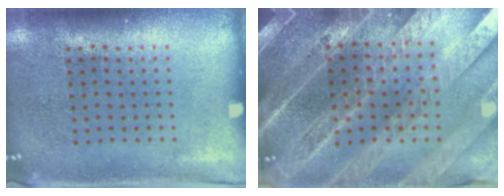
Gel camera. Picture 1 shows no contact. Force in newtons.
{"total": 5.0, "press": 4.3, "slide": 2.5}